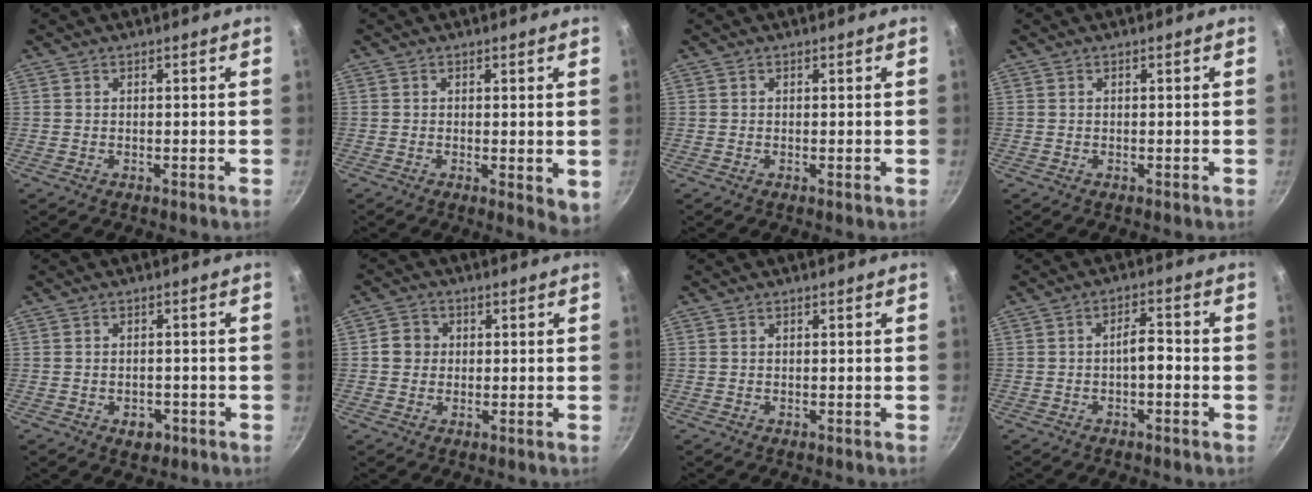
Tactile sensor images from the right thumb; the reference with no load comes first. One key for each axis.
{"total": 4.1, "fx": -0.1, "fy": 1.6, "fz": 3.7, "tx": -0.047, "ty": -0.013, "tz": 0.000}
{"total": 0.0}
{"total": 0.0}
{"total": 3.4, "fx": -1.6, "fy": 2.3, "fz": 1.9, "tx": -0.019, "ty": 0.012, "tz": -0.014}
{"total": 3.6, "fx": 0.1, "fy": 3.4, "fz": 1.2, "tx": 0.001, "ty": 0.008, "tz": -0.006}
{"total": 0.0}
{"total": 3.8, "fx": -1.2, "fy": 1.5, "fz": 3.3, "tx": -0.049, "ty": 0.023, "tz": -0.021}